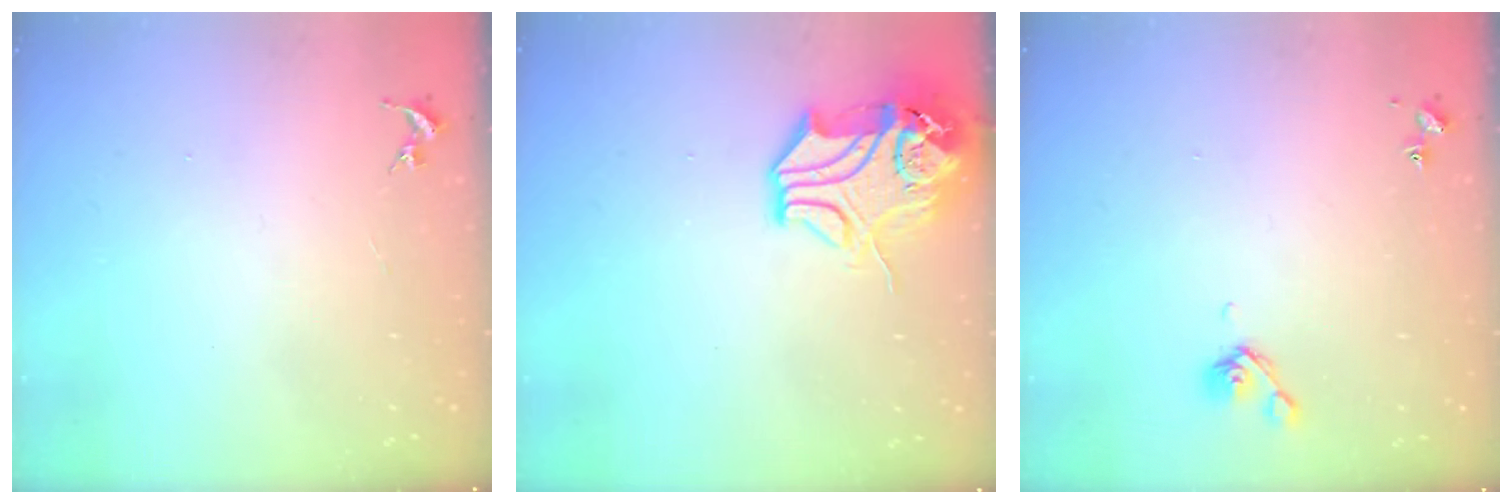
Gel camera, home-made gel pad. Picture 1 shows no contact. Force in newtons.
{"total": 15.3, "press": 15.1, "slide": 2.3}
{"total": 5.2, "press": 5.1, "slide": 1.0}